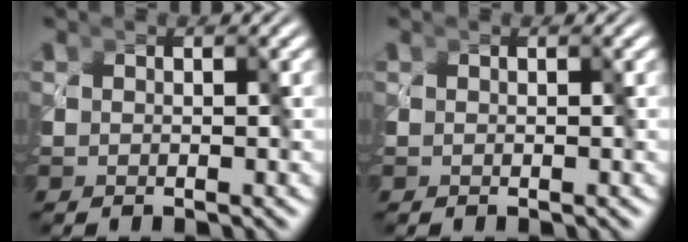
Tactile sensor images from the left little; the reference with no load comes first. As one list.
[{"total": 0.0}]